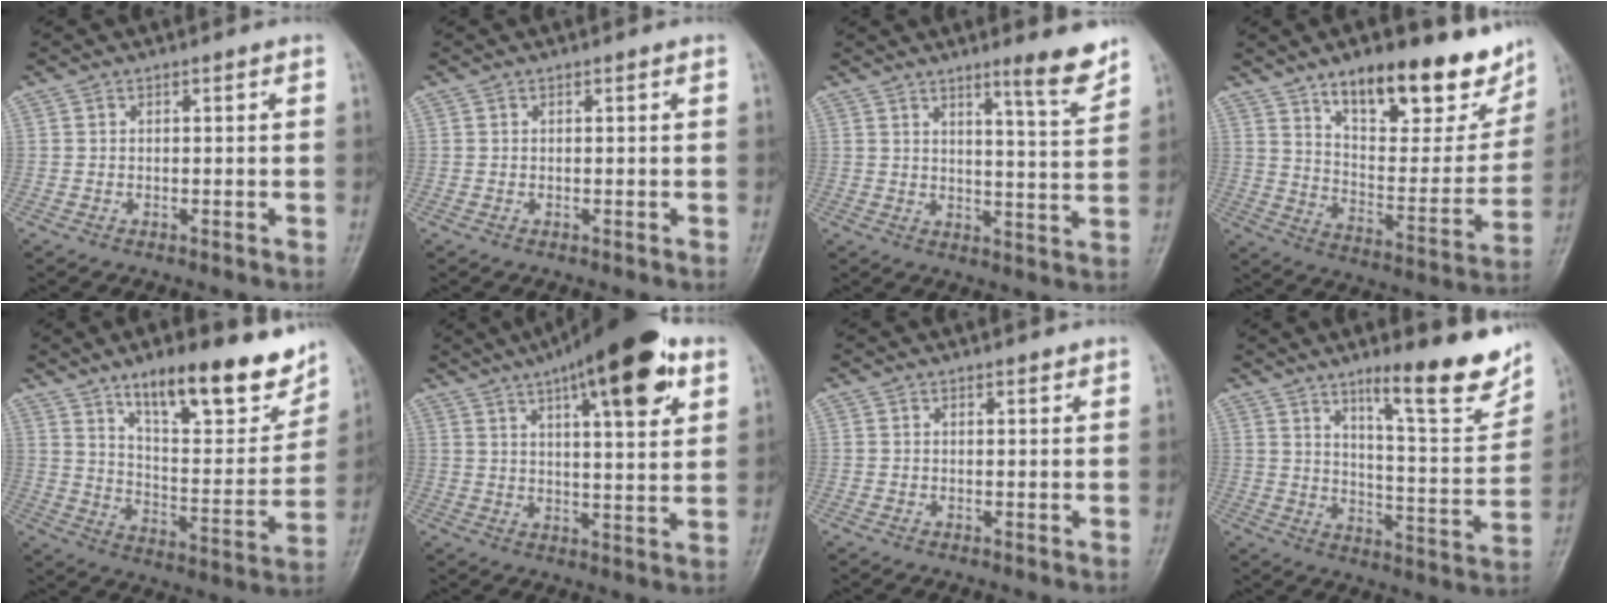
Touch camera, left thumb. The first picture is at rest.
{"total": 0.0}
{"total": 8.0, "force": [5.9, 0.5, 5.4], "torque": [-0.070, -0.050, 0.086]}
{"total": 22.1, "force": [15.4, 8.7, 13.2], "torque": [-0.130, -0.078, 0.236]}
{"total": 21.3, "force": [14.0, 6.8, 14.5], "torque": [-0.167, -0.071, 0.221]}
{"total": 19.2, "force": [10.3, 5.5, 15.2], "torque": [-0.209, -0.021, 0.150]}
{"total": 1.3, "force": [1.1, 0.4, 0.5], "torque": [-0.005, -0.007, 0.015]}
{"total": 17.9, "force": [11.6, 3.6, 13.1], "torque": [-0.147, -0.071, 0.177]}